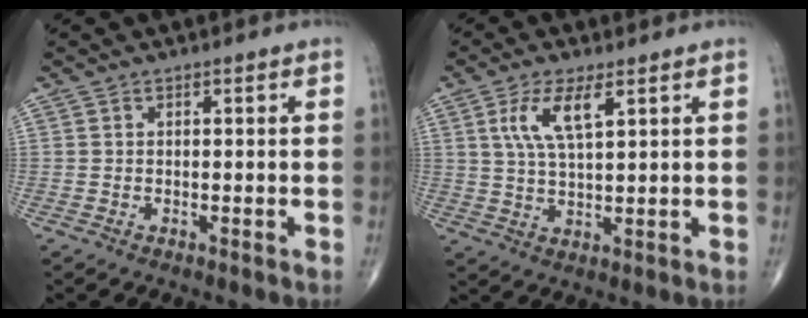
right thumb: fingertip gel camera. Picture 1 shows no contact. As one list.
[{"total": 7.5, "force": [3.2, 2.4, 6.4], "torque": [-0.131, -0.009, 0.066]}]